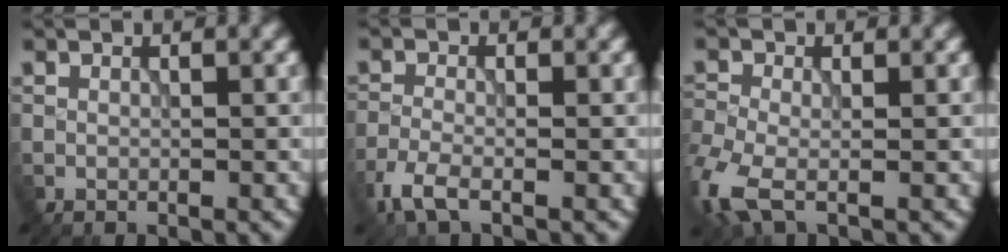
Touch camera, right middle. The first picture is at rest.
{"total": 3.0, "force": [-2.1, 0.9, 2.0], "torque": [-0.050, -0.008, -0.053]}
{"total": 4.8, "force": [-2.1, 2.5, 3.5], "torque": [-0.092, -0.011, -0.053]}